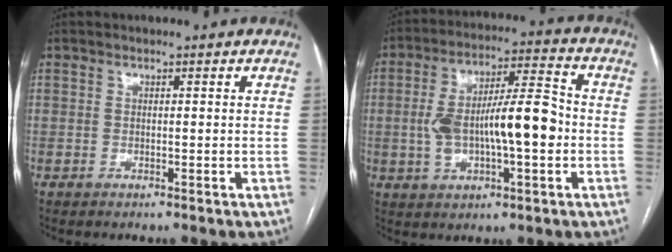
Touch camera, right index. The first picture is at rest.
{"total": 13.5, "force": [-1.4, 3.5, 13.0], "torque": [-0.236, 0.026, -0.019]}